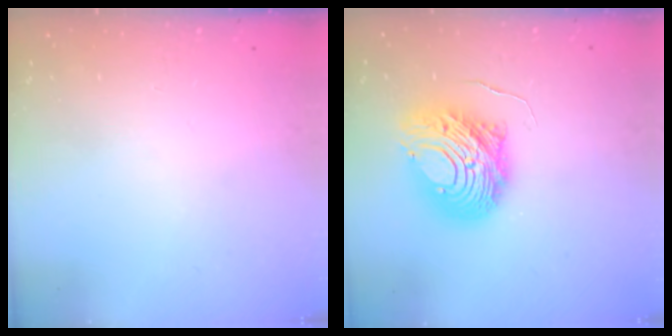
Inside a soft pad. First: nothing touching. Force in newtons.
{"total": 14.1, "press": 14.0, "slide": 1.3}